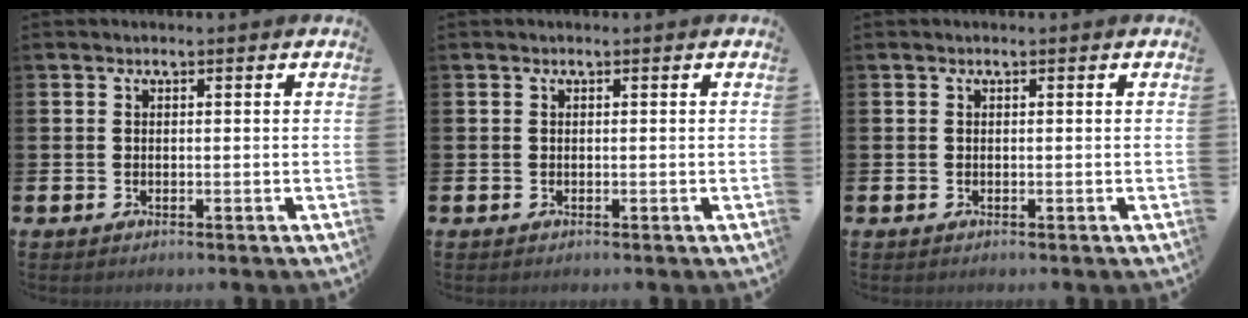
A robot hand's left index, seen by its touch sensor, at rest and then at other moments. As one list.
[{"total": 0.0}, {"total": 0.0}]